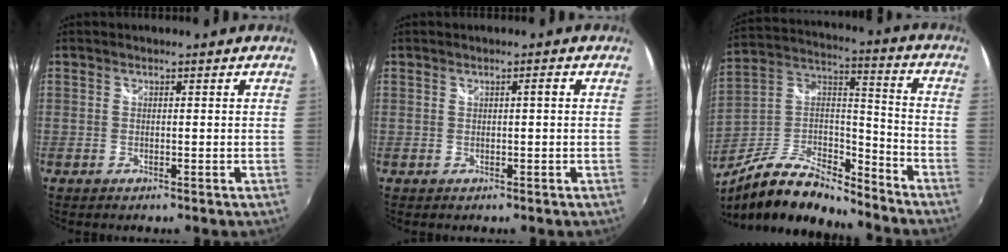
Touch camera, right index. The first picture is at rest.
{"total": 1.0, "force": [0.2, 0.1, 1.0], "torque": [-0.015, 0.003, 0.001]}
{"total": 18.0, "force": [-13.6, 6.5, 9.9], "torque": [-0.205, 0.008, -0.244]}